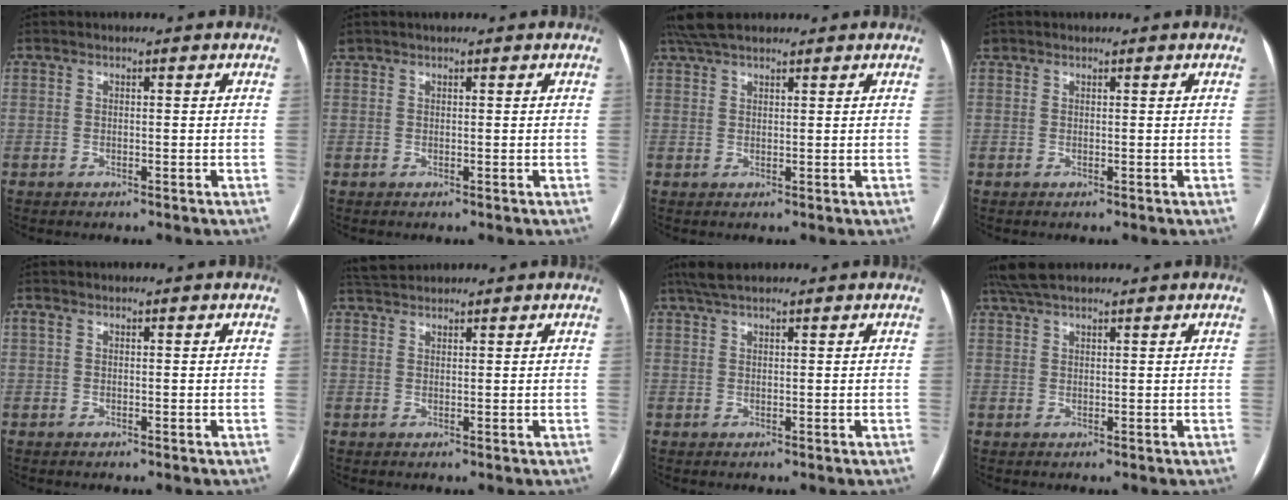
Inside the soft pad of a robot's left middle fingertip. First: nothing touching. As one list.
[{"total": 1.2, "force": [1.0, 0.3, 0.6], "torque": [-0.016, 0.022, 0.020]}, {"total": 5.9, "force": [5.0, 1.7, 2.8], "torque": [-0.052, 0.033, 0.093]}, {"total": 0.7, "force": [0.5, 0.5, 0.0], "torque": [0.001, 0.006, 0.008]}, {"total": 0.0}, {"total": 3.6, "force": [3.5, 0.6, 0.7], "torque": [-0.019, 0.026, 0.066]}, {"total": 4.0, "force": [3.2, 0.9, 2.2], "torque": [-0.044, 0.022, 0.060]}, {"total": 5.5, "force": [4.6, 1.4, 2.7], "torque": [-0.052, 0.032, 0.086]}]